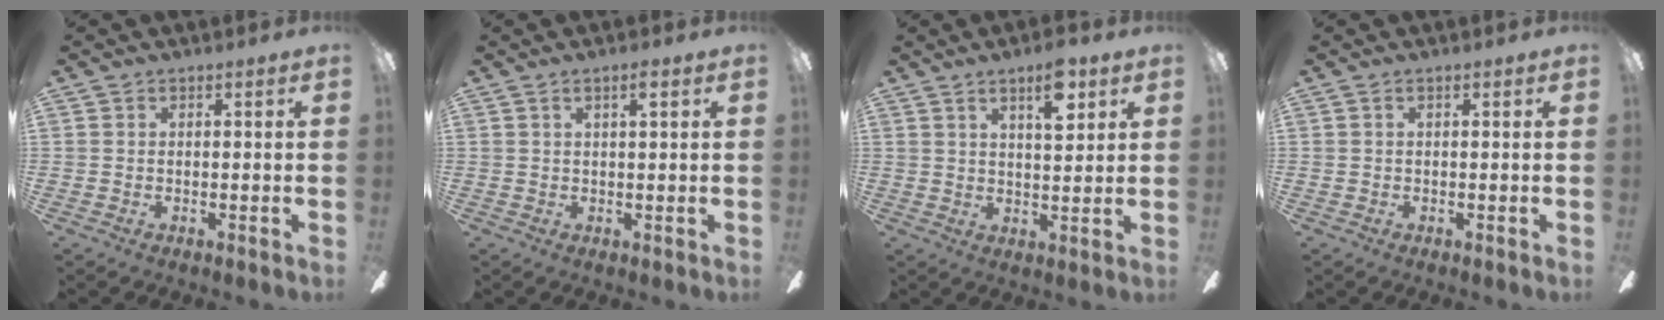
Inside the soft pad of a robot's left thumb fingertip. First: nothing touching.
{"total": 2.0, "force": [1.2, 0.3, 1.5], "torque": [-0.026, -0.001, 0.018]}
{"total": 7.7, "force": [4.7, 2.6, 5.5], "torque": [-0.079, -0.017, 0.073]}
{"total": 0.0}